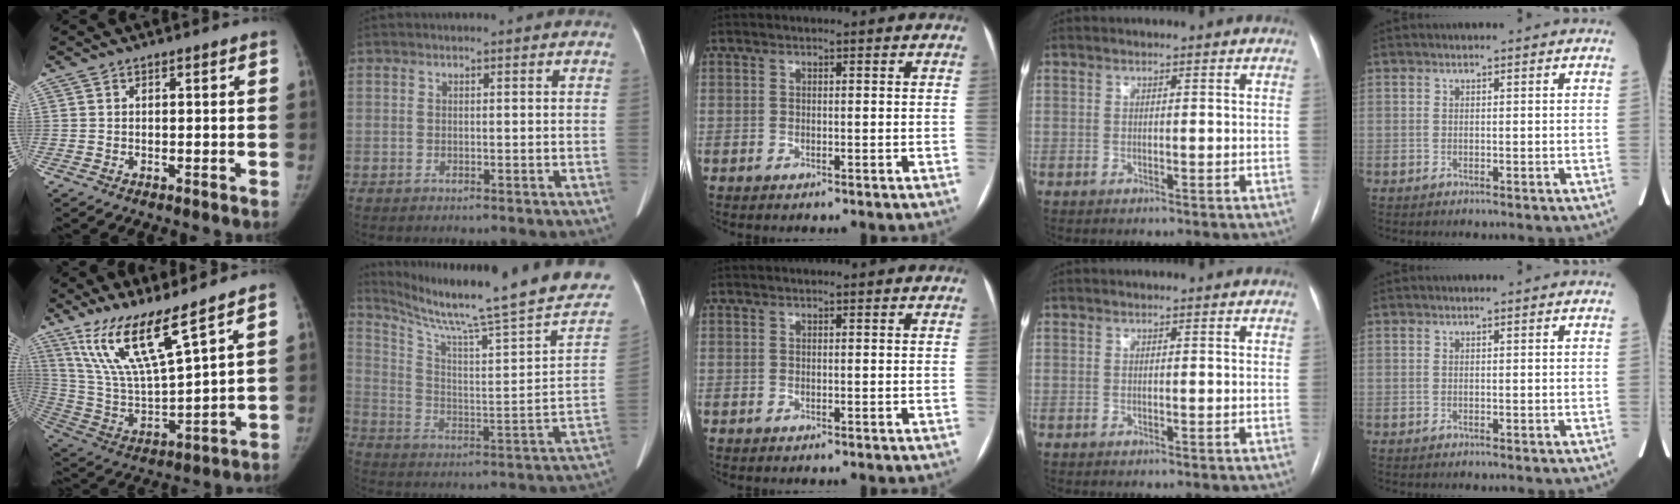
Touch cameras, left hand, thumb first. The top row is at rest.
{"thumb": {"total": 15.3, "force": [10.5, 2.0, 10.9], "torque": [-0.203, -0.062, 0.220]}, "index": {"total": 26.4, "force": [21.9, -0.1, 14.6], "torque": [-0.235, -0.079, 0.302]}}